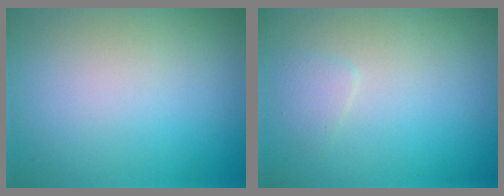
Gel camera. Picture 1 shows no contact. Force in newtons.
{"total": 1.0, "press": 1.0, "slide": 0.1}